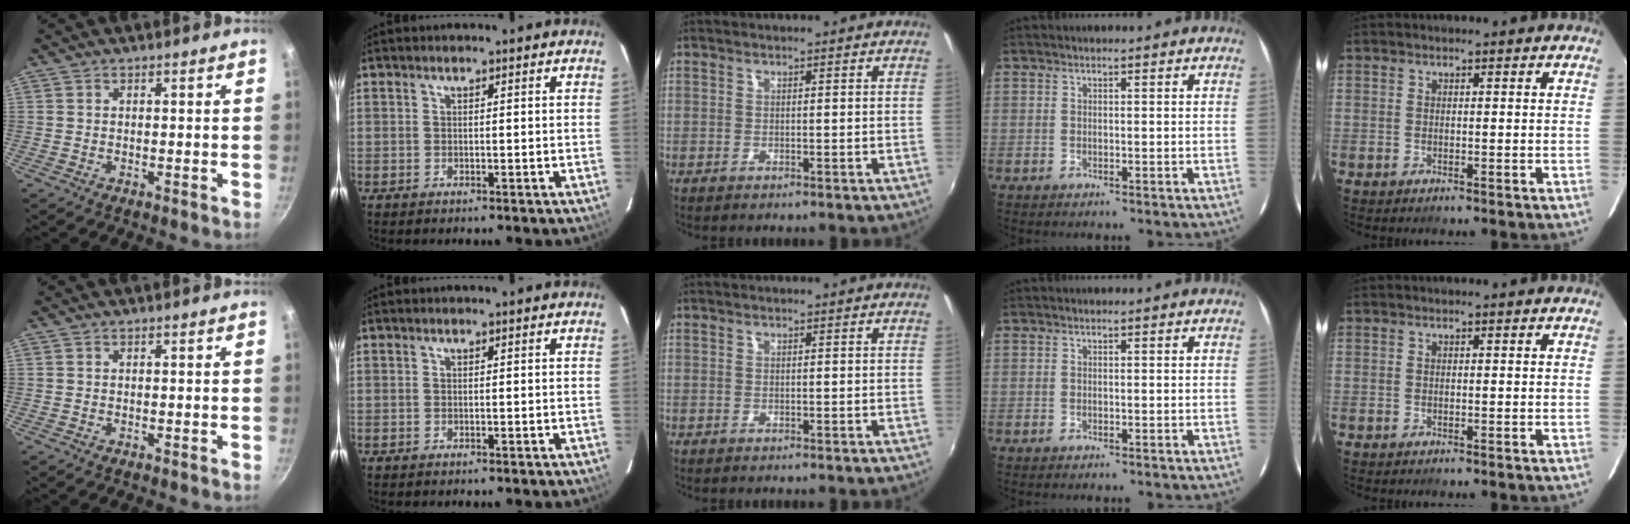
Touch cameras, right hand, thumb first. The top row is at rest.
{}